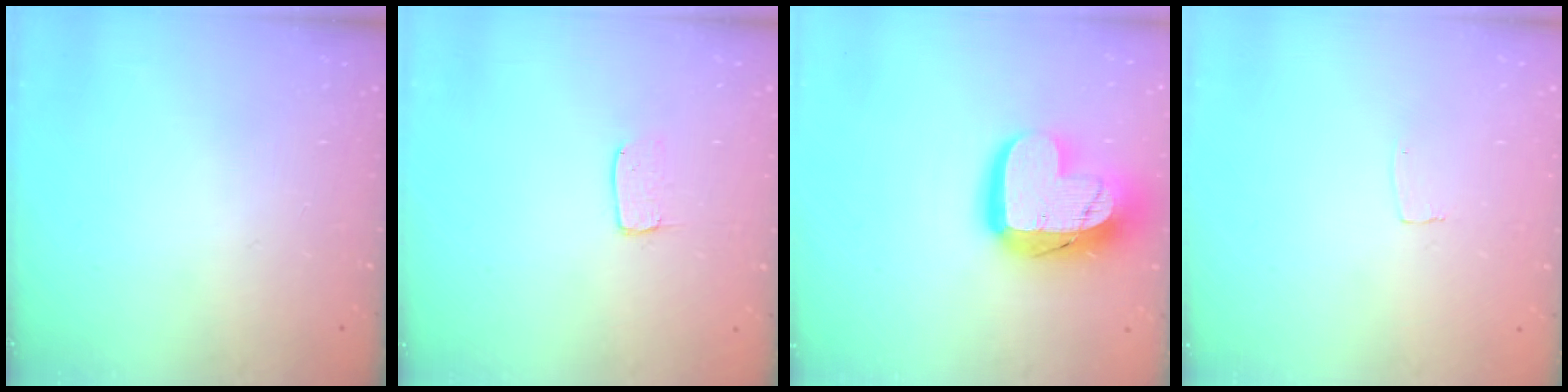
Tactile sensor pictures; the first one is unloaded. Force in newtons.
{"total": 3.8, "press": 3.8, "slide": 0.3}
{"total": 18.3, "press": 18.2, "slide": 1.4}
{"total": 3.0, "press": 3.0, "slide": 0.2}